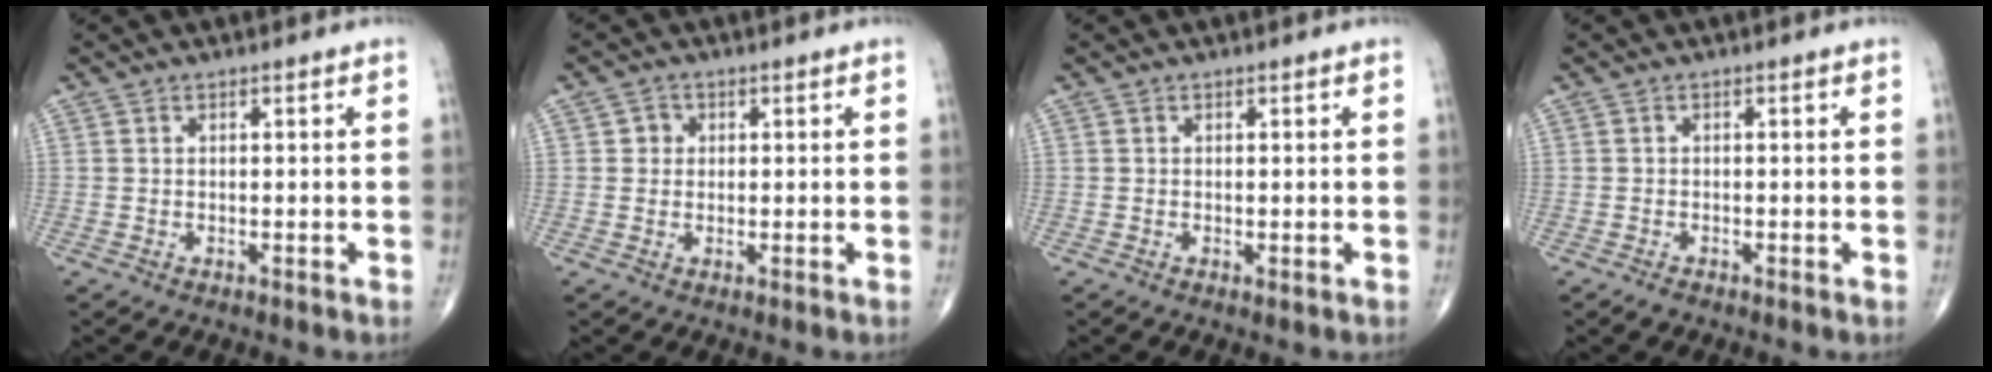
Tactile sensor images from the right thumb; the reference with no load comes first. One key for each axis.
{"total": 2.1, "fx": 0.4, "fy": 2.0, "fz": 0.6, "tx": 0.003, "ty": 0.003, "tz": 0.001}
{"total": 0.0}
{"total": 1.0, "fx": -0.7, "fy": 0.5, "fz": 0.5, "tx": -0.009, "ty": -0.002, "tz": -0.015}